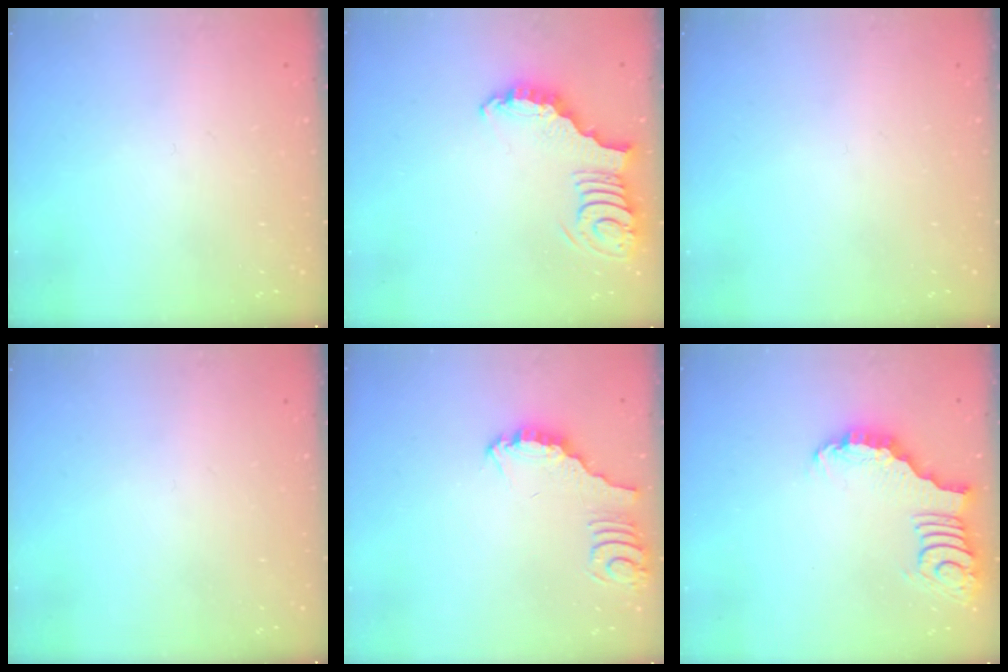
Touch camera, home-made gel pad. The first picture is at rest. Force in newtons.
{"total": 3.9, "press": 3.8, "slide": 0.7}
{"total": 0.0}
{"total": 0.0}
{"total": 3.0, "press": 3.0, "slide": 0.2}
{"total": 2.8, "press": 2.7, "slide": 0.5}